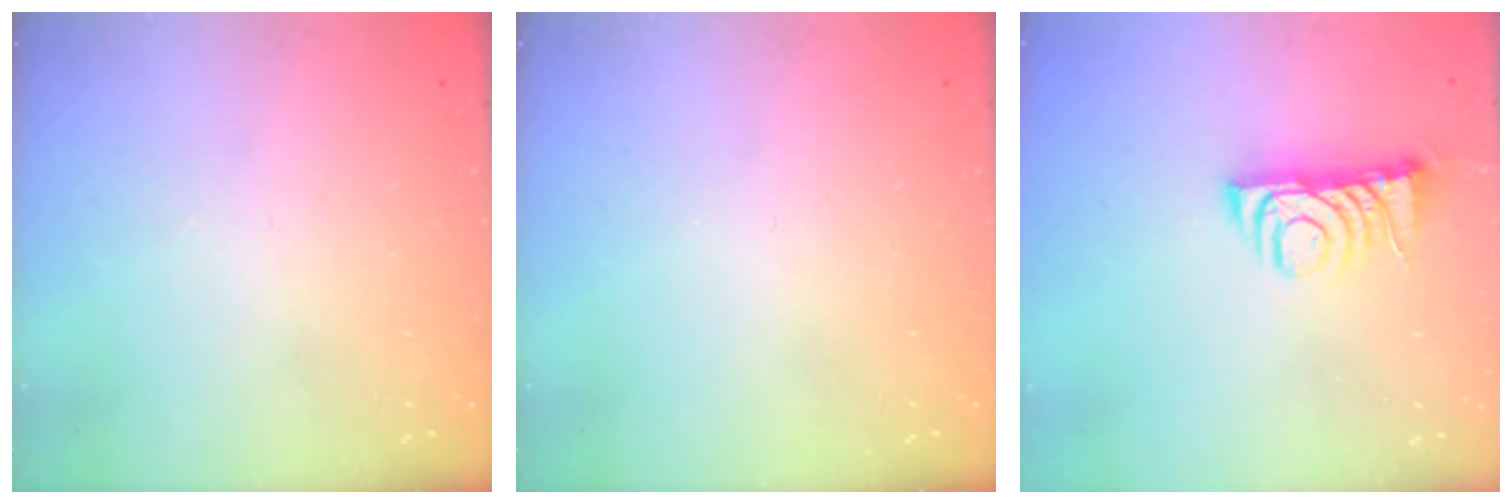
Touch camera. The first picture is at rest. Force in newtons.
{"total": 0.0}
{"total": 7.0, "press": 7.0, "slide": 0.7}